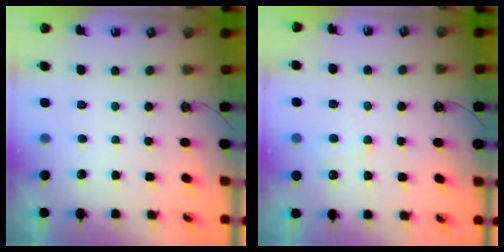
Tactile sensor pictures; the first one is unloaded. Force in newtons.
{"total": 1.3, "press": 1.1, "slide": 0.6}